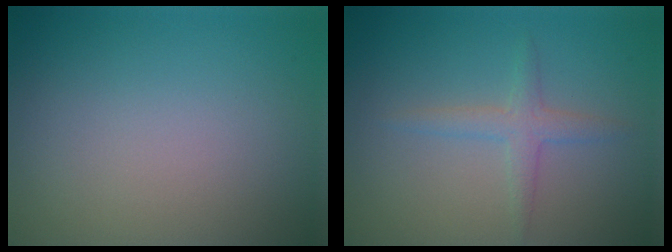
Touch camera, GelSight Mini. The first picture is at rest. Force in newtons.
{"total": 1.9, "press": 1.9, "slide": 0.1}